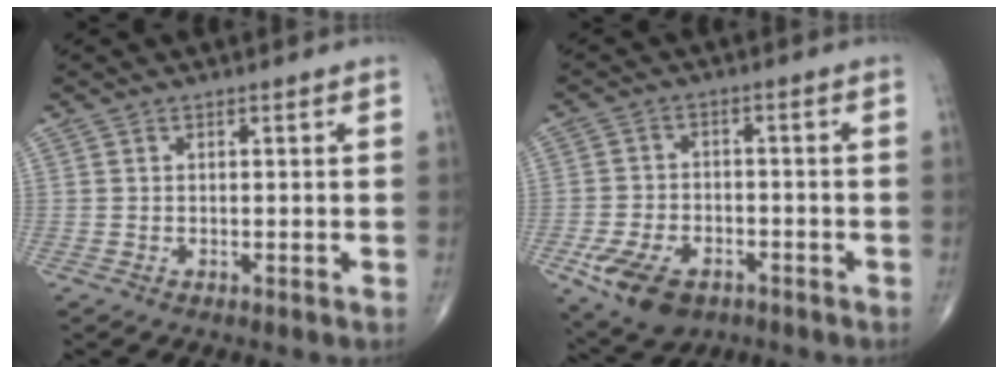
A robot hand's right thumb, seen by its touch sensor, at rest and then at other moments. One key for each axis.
{"total": 10.6, "fx": -5.2, "fy": 6.6, "fz": 6.6, "tx": -0.119, "ty": 0.016, "tz": -0.083}